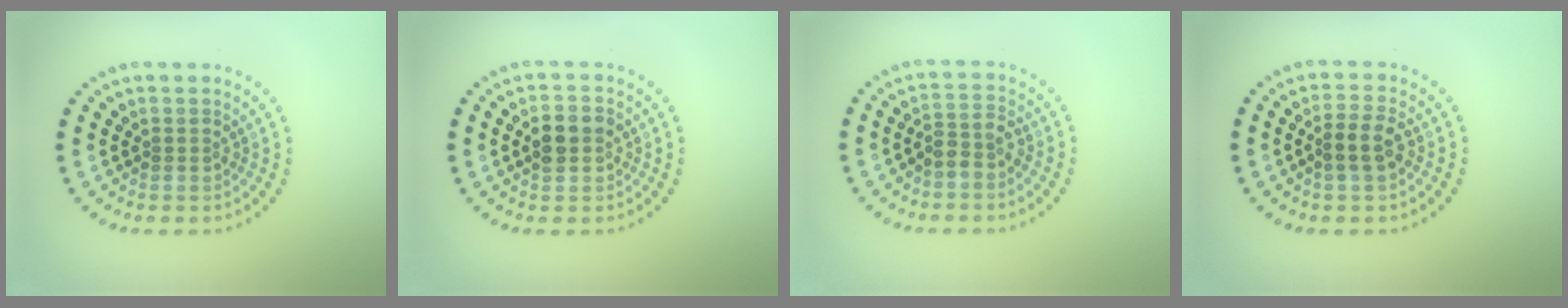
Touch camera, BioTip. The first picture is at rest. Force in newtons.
{"total": 3.0, "press": 3.0, "slide": 0.2}
{"total": 2.0, "press": 1.7, "slide": 1.1}
{"total": 2.5, "press": 2.3, "slide": 0.9}